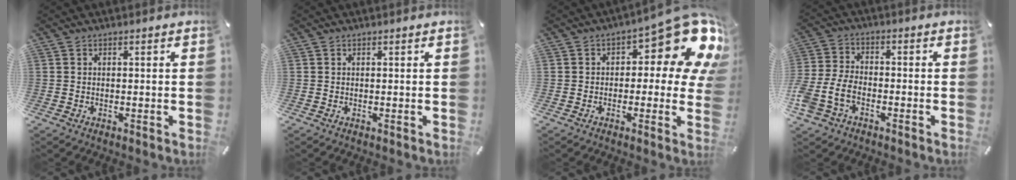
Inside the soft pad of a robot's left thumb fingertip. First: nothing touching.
{"total": 0.0}
{"total": 15.7, "force": [7.2, 6.5, 12.4], "torque": [-0.150, -0.059, 0.114]}
{"total": 7.9, "force": [-3.5, 5.5, 4.3], "torque": [-0.102, 0.013, -0.064]}